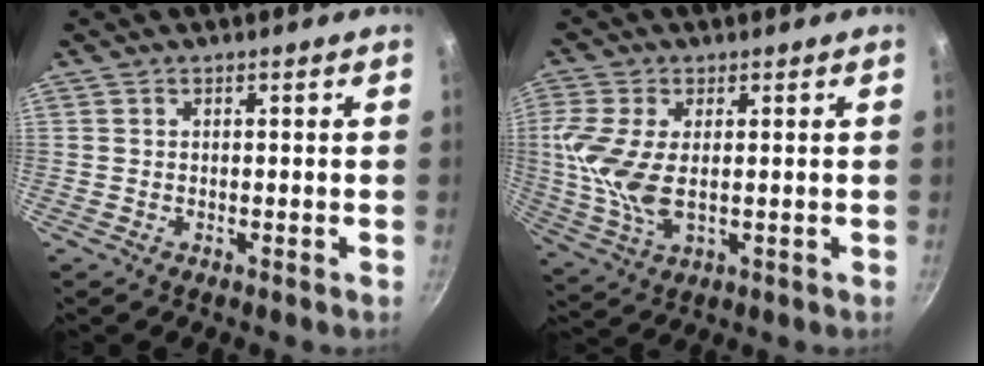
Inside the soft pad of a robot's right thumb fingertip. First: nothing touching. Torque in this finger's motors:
{"motor_torque": [1.69, 1.71, 0.92, -0.54, 0.16]}